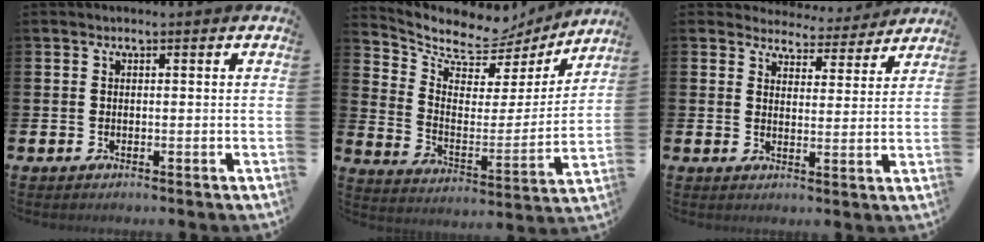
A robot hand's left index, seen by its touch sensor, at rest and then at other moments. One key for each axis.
{"total": 7.8, "fx": 6.9, "fy": 3.2, "fz": 1.6, "tx": -0.072, "ty": -0.056, "tz": 0.119}
{"total": 4.5, "fx": 4.3, "fy": 1.2, "fz": -0.1, "tx": -0.001, "ty": -0.046, "tz": 0.072}